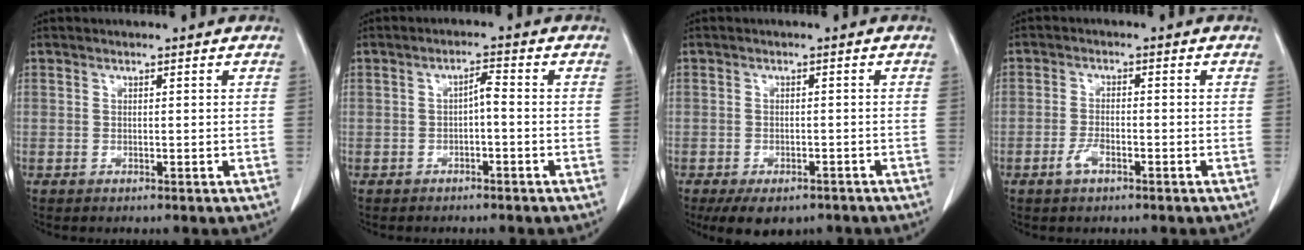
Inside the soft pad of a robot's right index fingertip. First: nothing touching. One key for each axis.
{"total": 2.2, "fx": -0.6, "fy": 0.5, "fz": 2.1, "tx": -0.036, "ty": 0.008, "tz": -0.010}
{"total": 7.2, "fx": -5.3, "fy": 3.7, "fz": 3.3, "tx": -0.040, "ty": -0.002, "tz": -0.073}
{"total": 3.8, "fx": -0.8, "fy": 2.4, "fz": 2.7, "tx": -0.051, "ty": -0.002, "tz": -0.004}